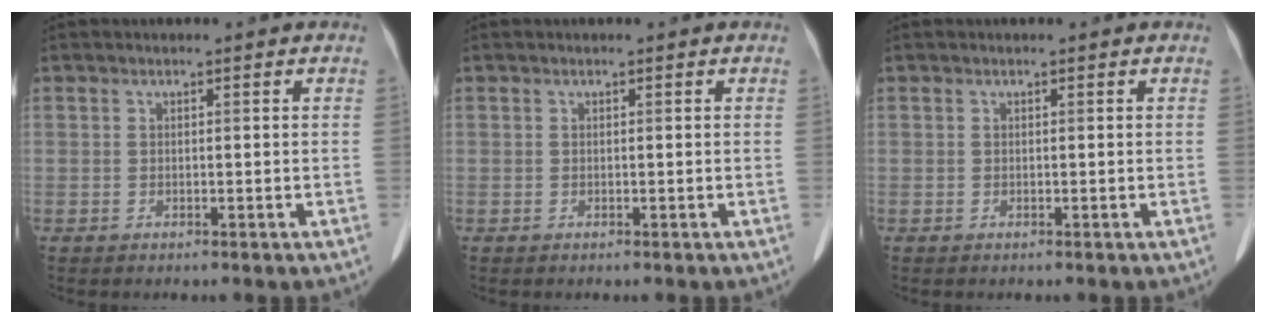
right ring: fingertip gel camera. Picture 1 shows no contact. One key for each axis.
{"total": 0.0}
{"total": 0.0}